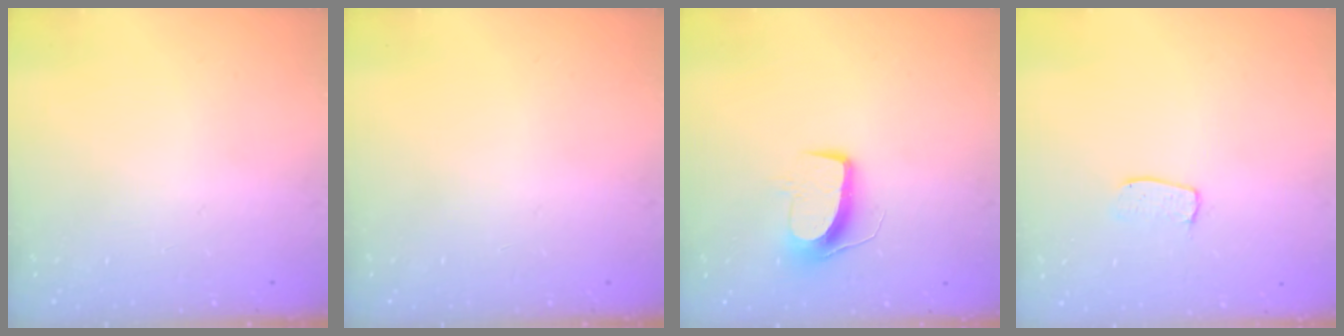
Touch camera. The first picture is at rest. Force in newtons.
{"total": 0.0}
{"total": 10.4, "press": 10.4, "slide": 0.4}
{"total": 4.8, "press": 4.8, "slide": 0.3}